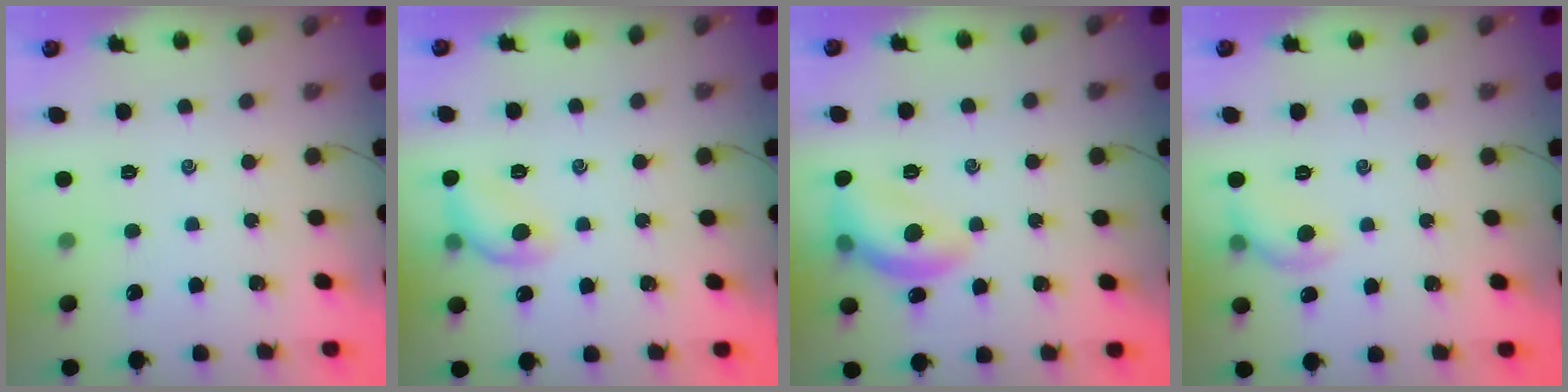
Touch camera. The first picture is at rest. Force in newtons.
{"total": 10.1, "press": 10.1, "slide": 0.4}
{"total": 12.4, "press": 12.4, "slide": 0.7}
{"total": 6.9, "press": 6.8, "slide": 0.9}